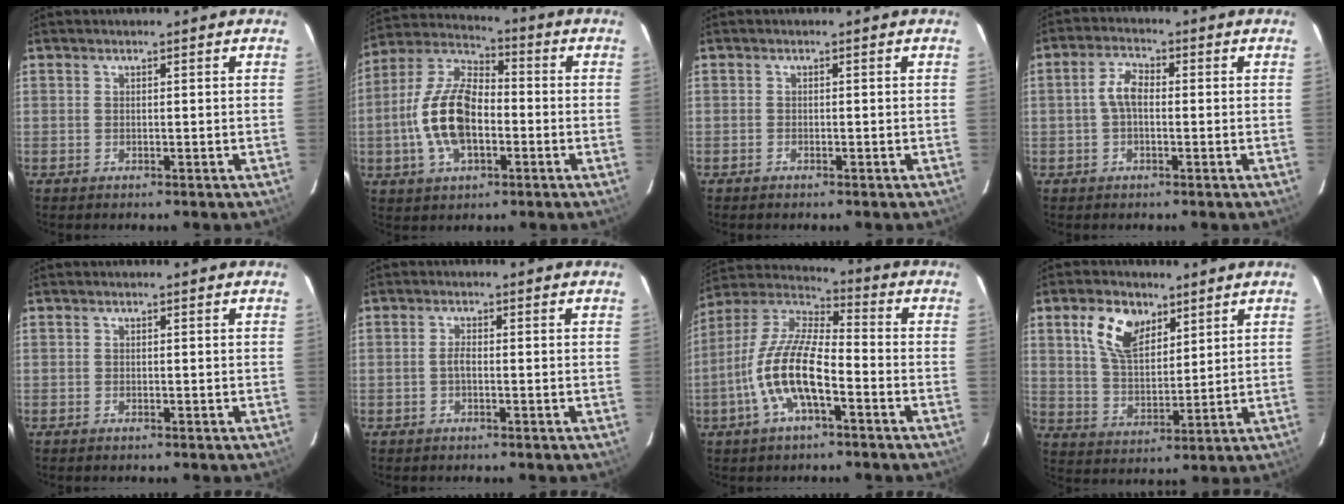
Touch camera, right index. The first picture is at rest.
{"total": 14.4, "force": [-3.0, 7.4, 12.1], "torque": [-0.254, 0.011, -0.058]}
{"total": 0.6, "force": [-0.5, 0.1, 0.1], "torque": [-0.005, 0.001, -0.012]}
{"total": 3.9, "force": [-0.3, 1.9, 3.4], "torque": [-0.072, 0.014, -0.006]}
{"total": 0.0}
{"total": 1.5, "force": [-0.5, 0.5, 1.3], "torque": [-0.027, 0.005, -0.011]}
{"total": 14.1, "force": [-5.2, 4.5, 12.3], "torque": [-0.252, 0.000, -0.104]}
{"total": 10.0, "force": [5.3, 5.6, 6.4], "torque": [-0.125, 0.015, 0.103]}